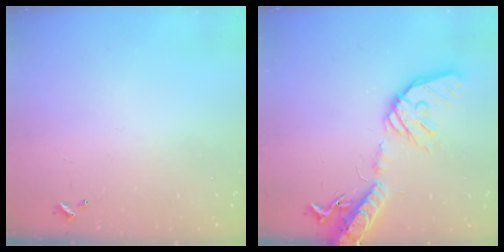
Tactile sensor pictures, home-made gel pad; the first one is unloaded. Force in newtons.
{"total": 22.7, "press": 22.4, "slide": 3.7}